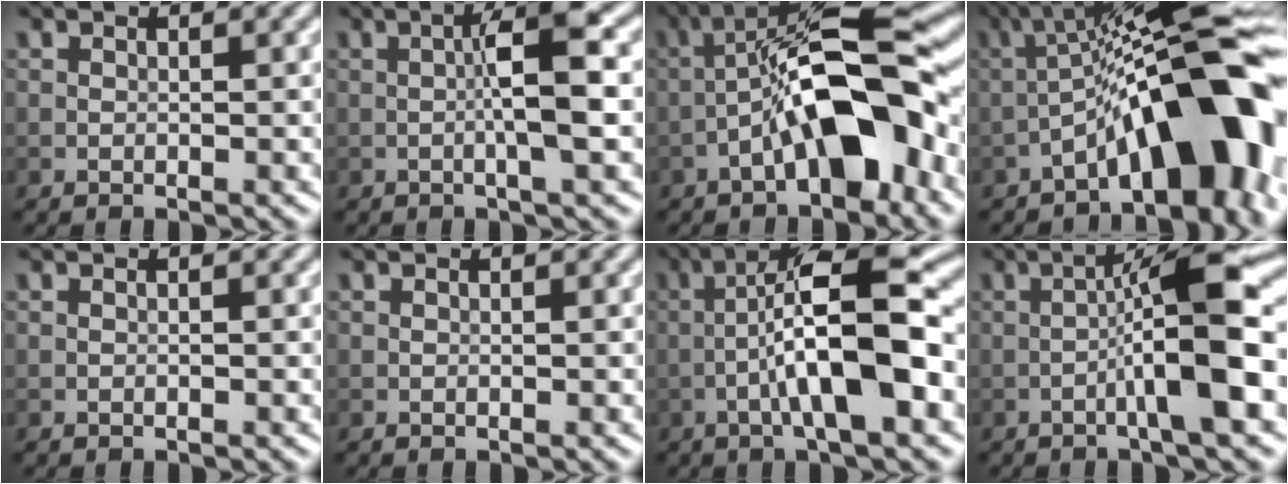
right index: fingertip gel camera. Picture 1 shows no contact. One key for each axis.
{"total": 4.7, "fx": -0.1, "fy": 0.5, "fz": 4.7, "tx": -0.082, "ty": 0.012, "tz": -0.008}
{"total": 11.5, "fx": -3.3, "fy": 3.9, "fz": 10.4, "tx": -0.173, "ty": 0.022, "tz": -0.061}
{"total": 13.0, "fx": -4.7, "fy": 3.9, "fz": 11.5, "tx": -0.161, "ty": 0.032, "tz": -0.073}
{"total": 0.0}
{"total": 0.0}
{"total": 10.6, "fx": -2.0, "fy": 2.4, "fz": 10.1, "tx": -0.161, "ty": 0.025, "tz": -0.039}
{"total": 8.2, "fx": -1.9, "fy": 0.9, "fz": 7.9, "tx": -0.119, "ty": 0.023, "tz": -0.037}